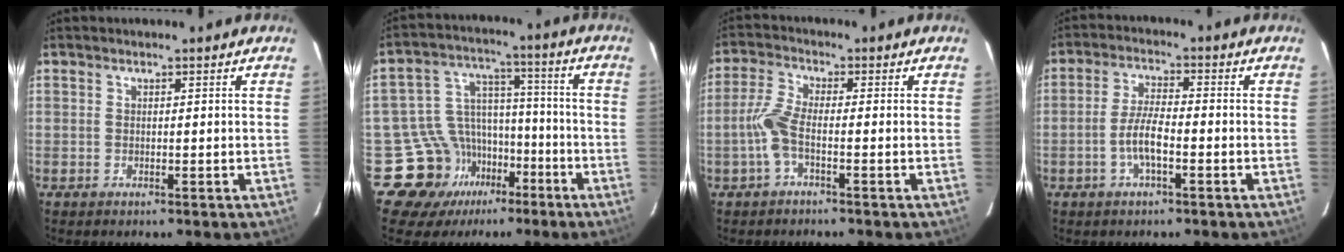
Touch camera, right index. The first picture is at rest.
{"total": 12.4, "force": [-8.3, 9.1, 1.2], "torque": [-0.037, 0.059, -0.133]}
{"total": 5.0, "force": [-1.9, 1.0, 4.6], "torque": [-0.112, 0.005, -0.039]}
{"total": 5.6, "force": [-2.1, 1.4, 5.0], "torque": [-0.104, 0.005, -0.041]}